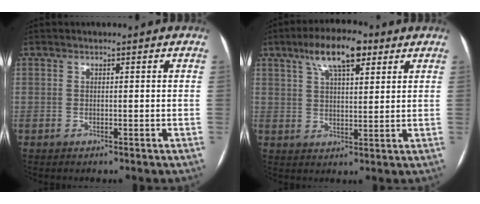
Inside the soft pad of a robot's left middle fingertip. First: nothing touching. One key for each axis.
{"total": 9.1, "fx": 5.3, "fy": 3.0, "fz": 6.8, "tx": -0.121, "ty": 0.020, "tz": 0.089}